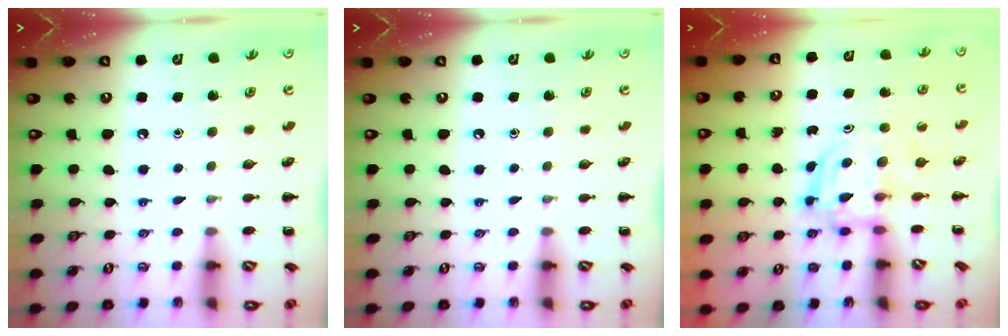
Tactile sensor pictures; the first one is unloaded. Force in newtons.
{"total": 0.0}
{"total": 2.7, "press": 2.7, "slide": 0.3}